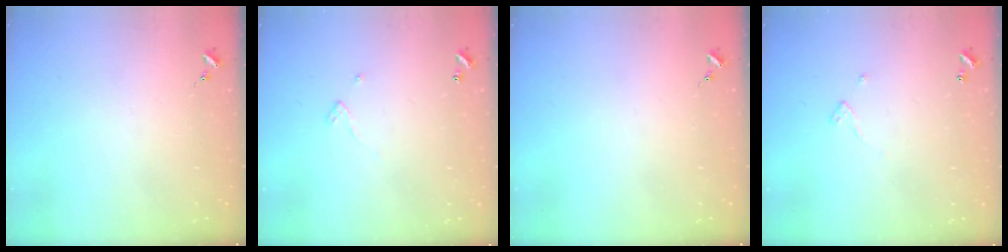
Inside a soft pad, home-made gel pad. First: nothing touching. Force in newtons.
{"total": 2.4, "press": 2.4, "slide": 0.2}
{"total": 0.0}
{"total": 2.4, "press": 2.4, "slide": 0.2}